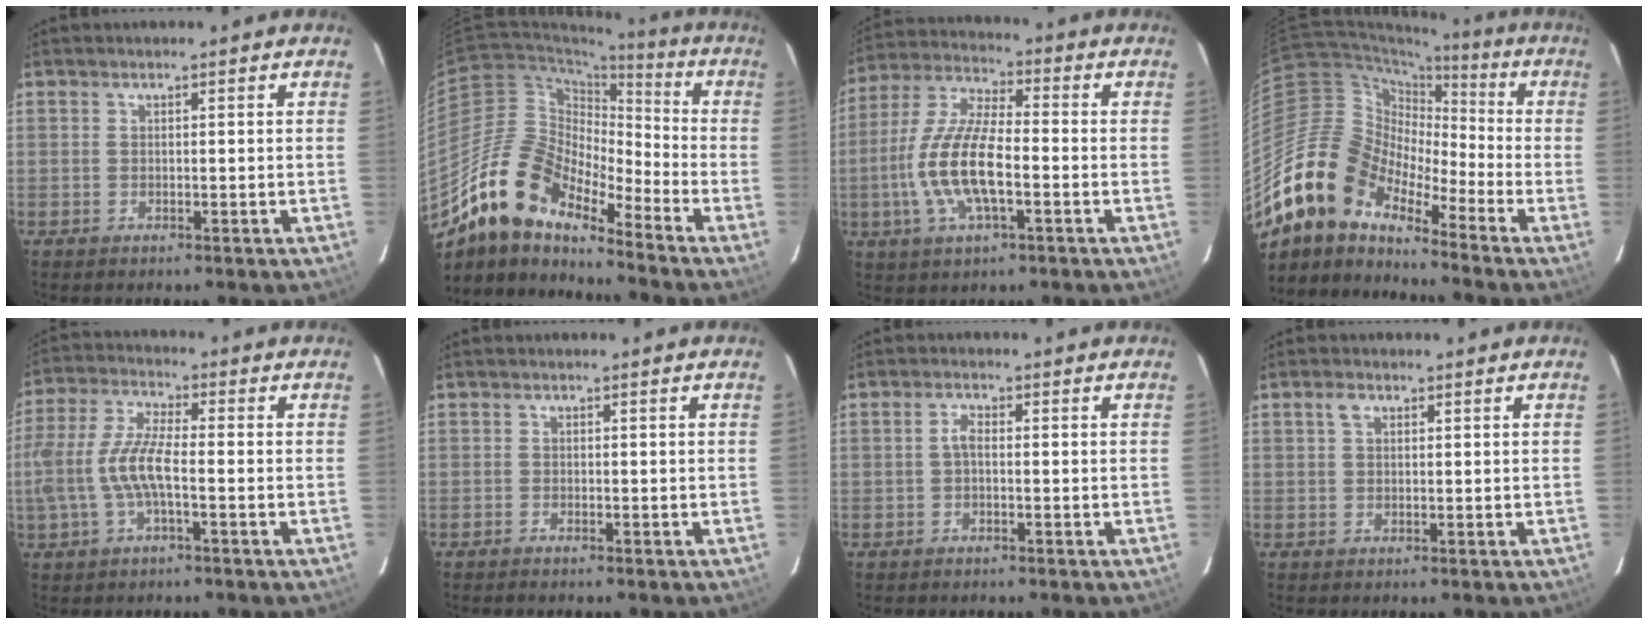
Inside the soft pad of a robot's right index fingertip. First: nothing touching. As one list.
[{"total": 15.8, "force": [-12.7, 5.5, 7.6], "torque": [-0.131, 0.001, -0.252]}, {"total": 13.8, "force": [-3.3, 4.6, 12.5], "torque": [-0.262, -0.002, -0.067]}, {"total": 16.0, "force": [-12.3, 7.7, 6.6], "torque": [-0.121, 0.009, -0.247]}, {"total": 10.2, "force": [-2.2, 2.9, 9.5], "torque": [-0.210, 0.003, -0.041]}, {"total": 0.7, "force": [-0.7, 0.0, 0.1], "torque": [-0.004, -0.002, -0.014]}, {"total": 0.7, "force": [-0.2, 0.2, 0.7], "torque": [-0.013, 0.004, -0.005]}, {"total": 1.7, "force": [0.8, 1.1, 1.0], "torque": [-0.020, 0.007, 0.014]}]